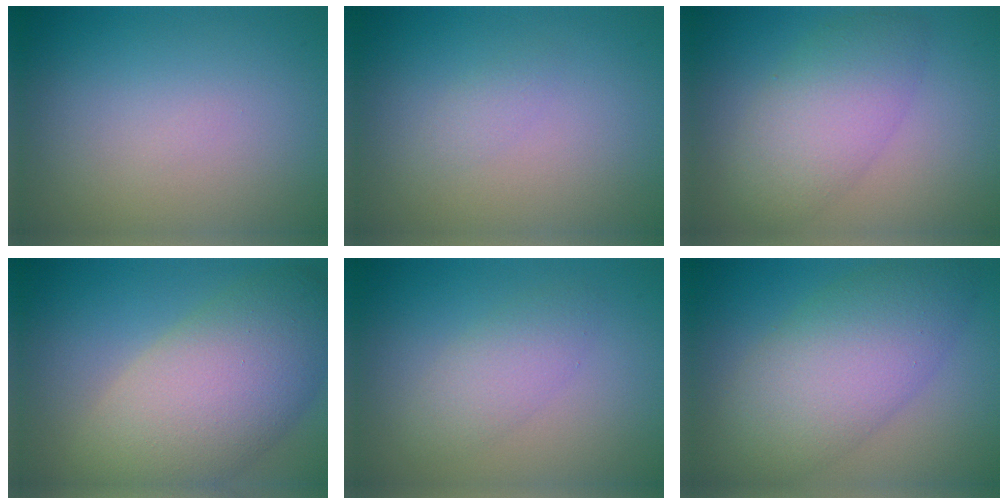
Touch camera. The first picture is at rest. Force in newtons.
{"total": 0.9, "press": 0.9, "slide": 0.0}
{"total": 5.1, "press": 5.1, "slide": 0.2}
{"total": 10.9, "press": 10.9, "slide": 0.8}
{"total": 2.5, "press": 2.5, "slide": 0.0}
{"total": 8.1, "press": 8.1, "slide": 0.3}